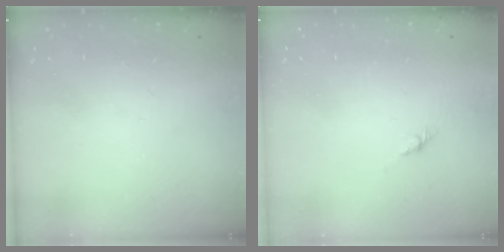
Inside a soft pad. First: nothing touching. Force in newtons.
{"total": 2.7, "press": 2.6, "slide": 0.7}